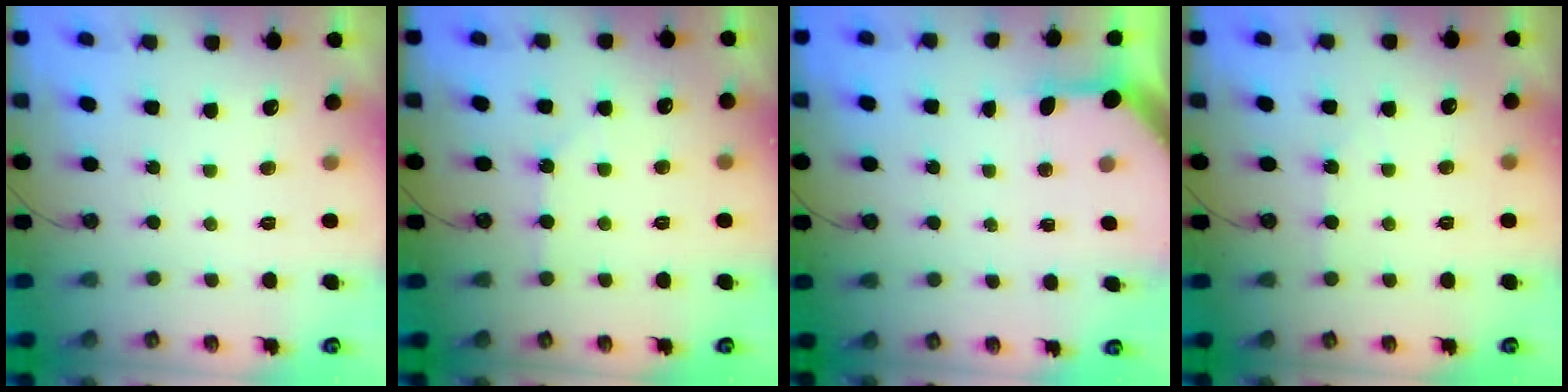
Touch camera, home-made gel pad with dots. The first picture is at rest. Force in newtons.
{"total": 5.1, "press": 5.0, "slide": 0.8}
{"total": 4.3, "press": 4.3, "slide": 0.1}
{"total": 1.5, "press": 1.4, "slide": 0.3}